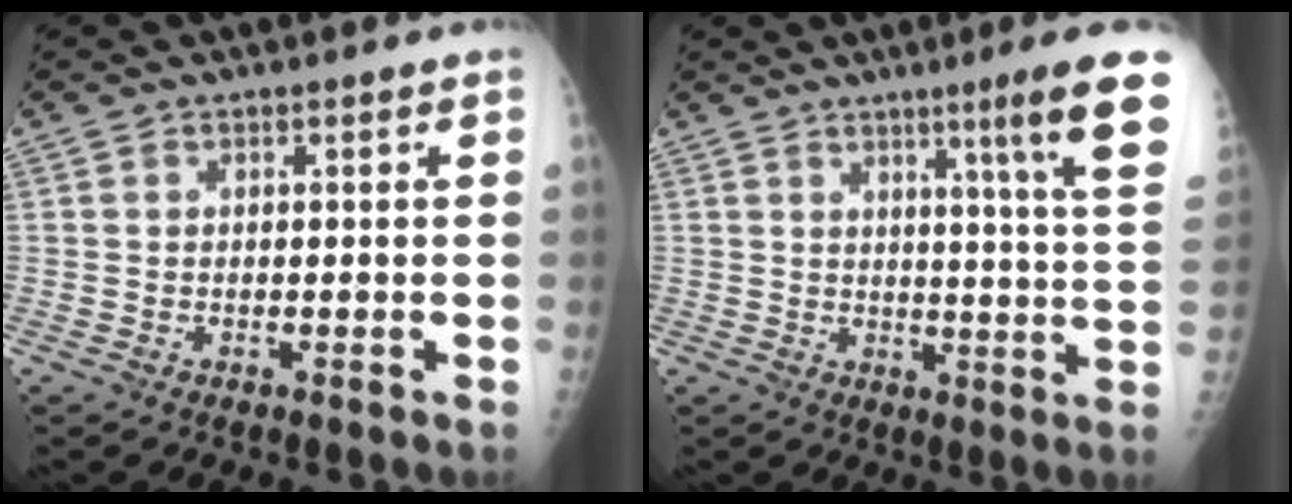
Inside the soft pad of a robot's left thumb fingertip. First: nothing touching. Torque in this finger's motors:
{"motor_torque": [1.29, 1.47, 0.08, 0.03, 0.20]}